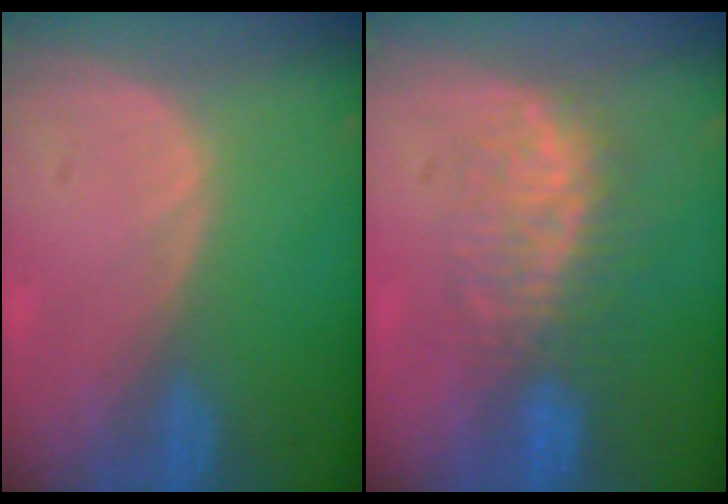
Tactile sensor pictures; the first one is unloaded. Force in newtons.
{"total": 7.5, "press": 7.2, "slide": 2.3}